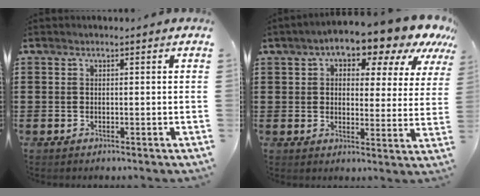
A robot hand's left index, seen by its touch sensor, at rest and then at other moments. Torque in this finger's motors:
{"motor_torque": [1.52, -0.62, 1.05, 0.21]}